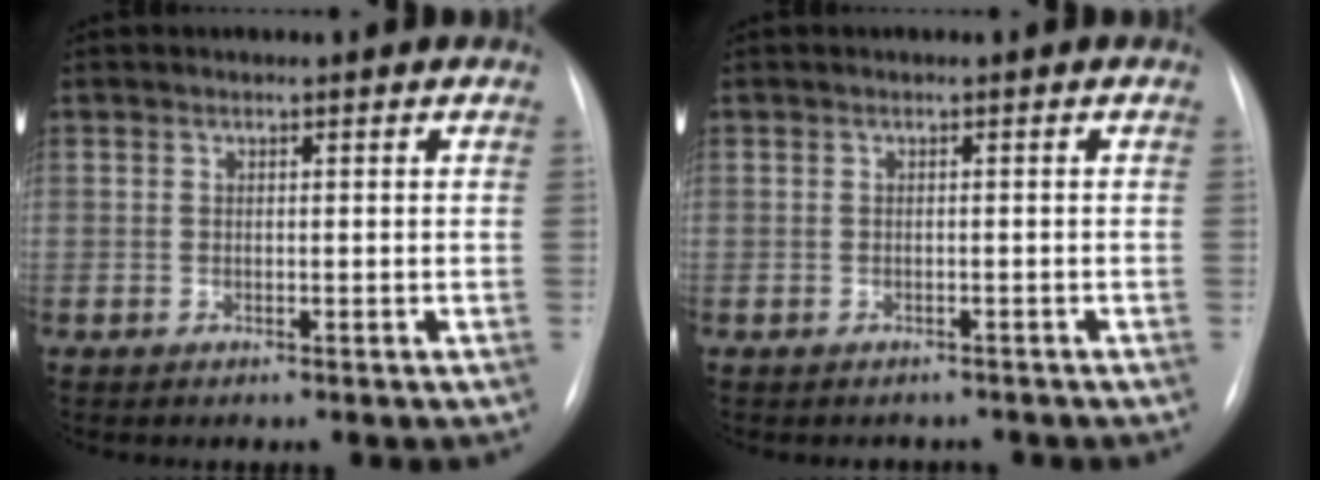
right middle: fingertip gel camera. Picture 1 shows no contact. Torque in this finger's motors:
{"motor_torque": [0.33, -0.37, -0.04, -0.01]}